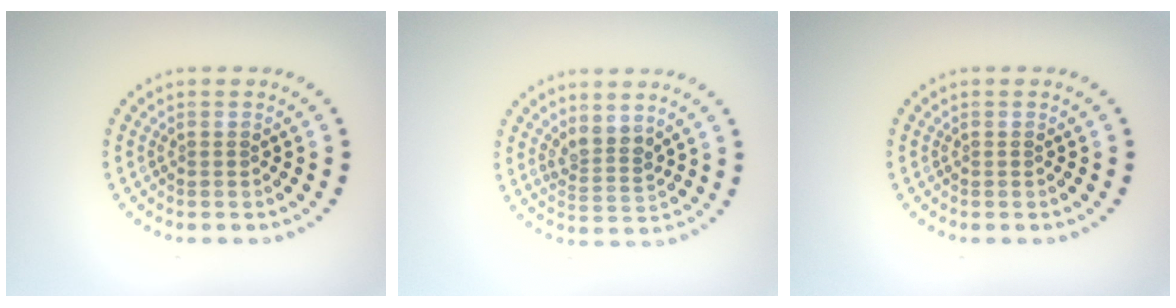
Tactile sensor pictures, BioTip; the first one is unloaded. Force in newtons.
{"total": 2.3, "press": 1.8, "slide": 1.4}
{"total": 0.0}